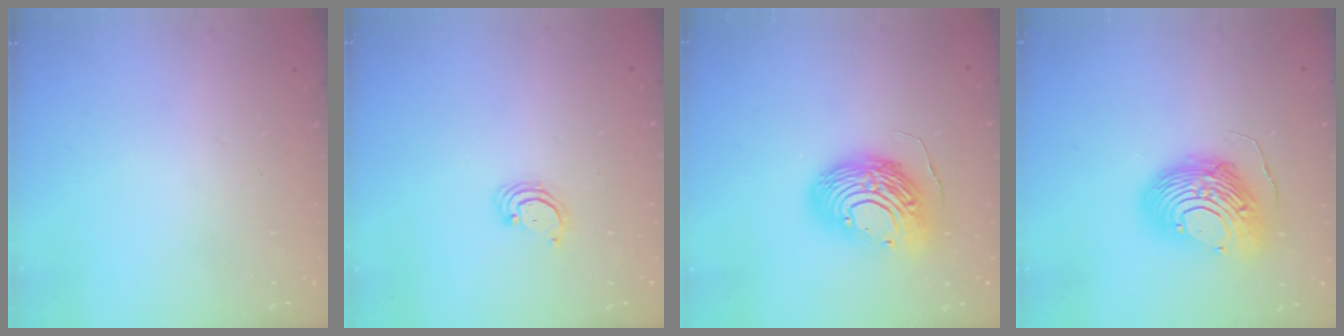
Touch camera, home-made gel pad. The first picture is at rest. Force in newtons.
{"total": 2.3, "press": 2.3, "slide": 0.2}
{"total": 14.7, "press": 14.7, "slide": 1.3}
{"total": 13.8, "press": 13.7, "slide": 1.3}